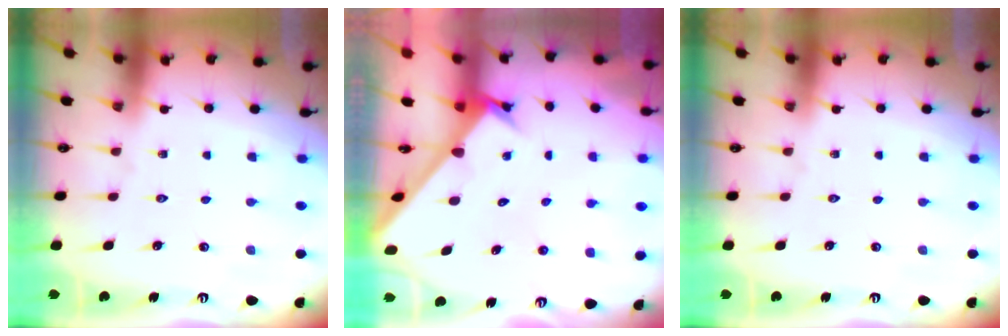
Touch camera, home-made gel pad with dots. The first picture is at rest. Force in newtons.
{"total": 2.6, "press": 2.6, "slide": 0.3}
{"total": 0.0}